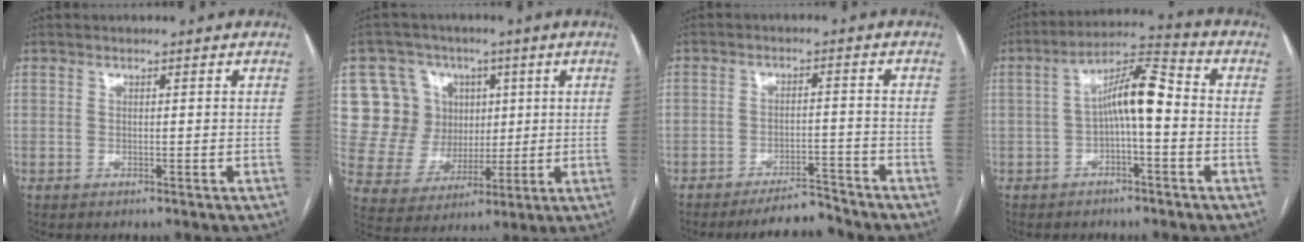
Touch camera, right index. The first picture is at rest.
{"total": 12.4, "force": [4.0, 11.3, 3.2], "torque": [-0.074, 0.050, 0.087]}
{"total": 5.1, "force": [-5.0, 0.7, 1.0], "torque": [-0.008, -0.002, -0.080]}
{"total": 8.5, "force": [-0.7, 1.8, 8.2], "torque": [-0.144, 0.034, -0.014]}